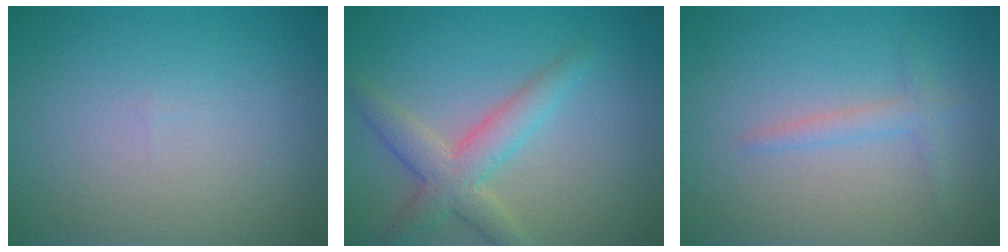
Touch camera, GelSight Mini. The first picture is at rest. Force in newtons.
{"total": 4.1, "press": 4.1, "slide": 0.2}
{"total": 1.6, "press": 1.6, "slide": 0.1}